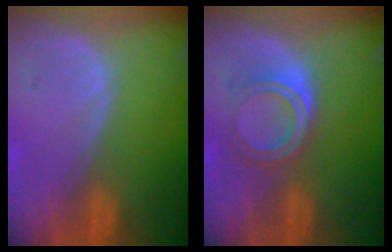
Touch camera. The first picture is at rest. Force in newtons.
{"total": 4.2, "press": 4.1, "slide": 1.0}